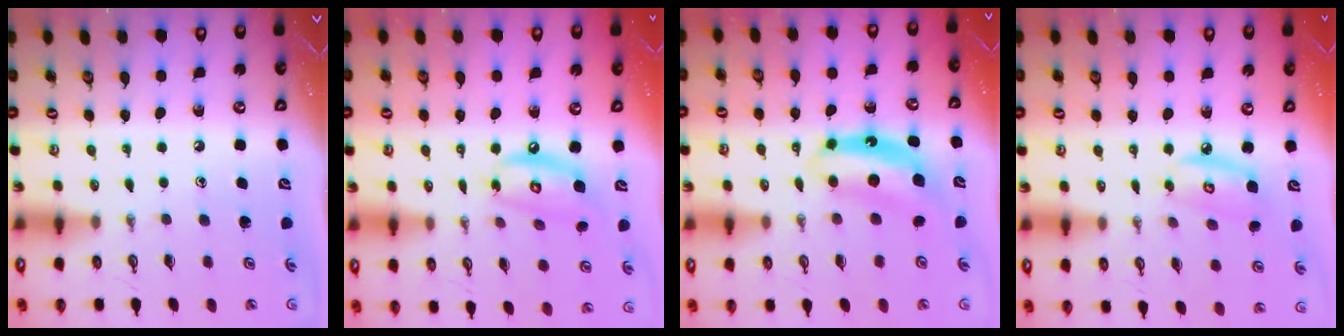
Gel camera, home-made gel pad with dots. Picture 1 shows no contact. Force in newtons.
{"total": 11.5, "press": 11.5, "slide": 1.0}
{"total": 6.8, "press": 6.8, "slide": 0.3}
{"total": 5.8, "press": 5.8, "slide": 0.4}